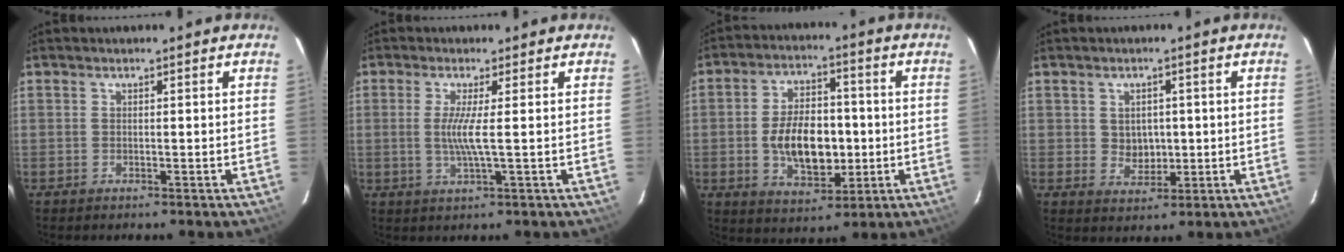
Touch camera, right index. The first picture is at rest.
{"total": 4.2, "force": [0.2, -0.7, 4.1], "torque": [-0.082, -0.009, -0.001]}
{"total": 12.9, "force": [-1.5, 7.3, 10.5], "torque": [-0.199, 0.011, -0.013]}
{"total": 4.5, "force": [0.3, 3.8, 2.4], "torque": [-0.039, 0.004, 0.013]}